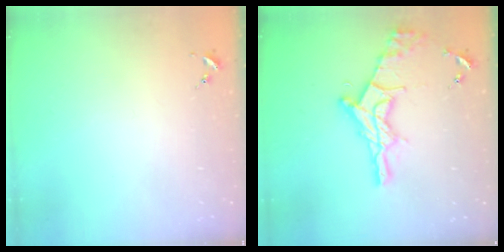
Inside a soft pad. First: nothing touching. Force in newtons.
{"total": 19.0, "press": 18.9, "slide": 1.3}